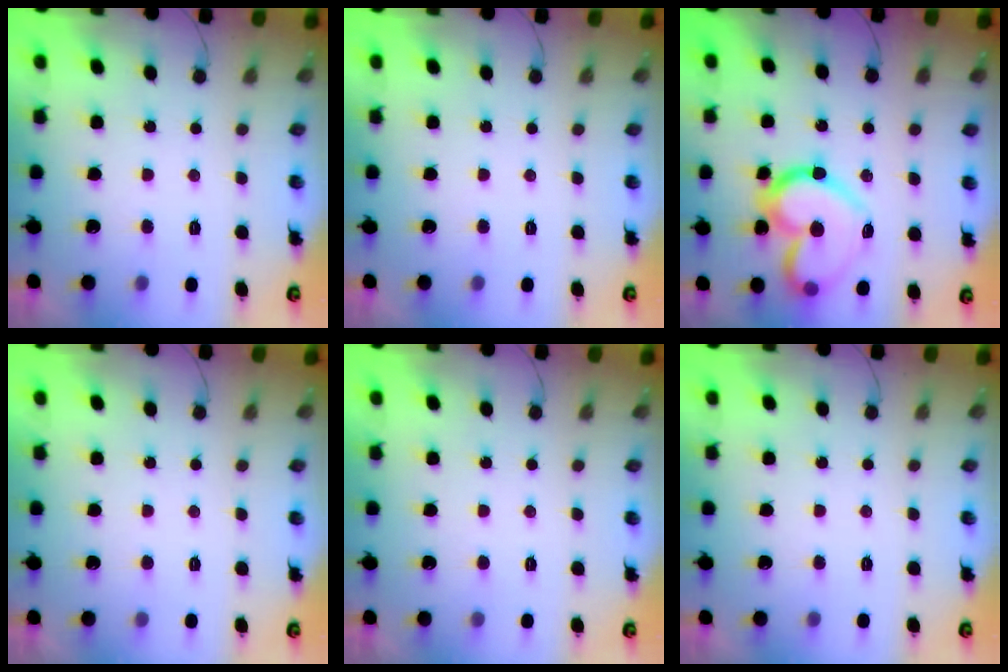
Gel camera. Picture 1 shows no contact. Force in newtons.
{"total": 0.0}
{"total": 18.6, "press": 18.5, "slide": 2.2}
{"total": 1.7, "press": 1.7, "slide": 0.1}
{"total": 1.8, "press": 1.8, "slide": 0.1}
{"total": 0.0}